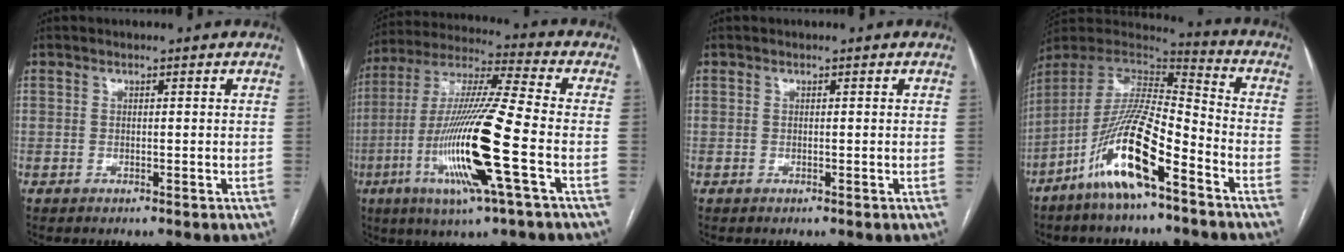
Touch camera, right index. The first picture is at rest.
{"total": 18.9, "force": [-5.5, 0.2, 18.1], "torque": [-0.373, -0.020, -0.110]}
{"total": 0.0}
{"total": 16.4, "force": [-8.9, 2.6, 13.5], "torque": [-0.273, -0.012, -0.165]}